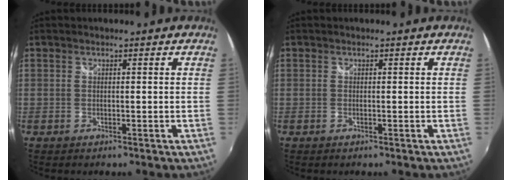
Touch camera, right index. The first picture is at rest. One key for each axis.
{"total": 0.0}